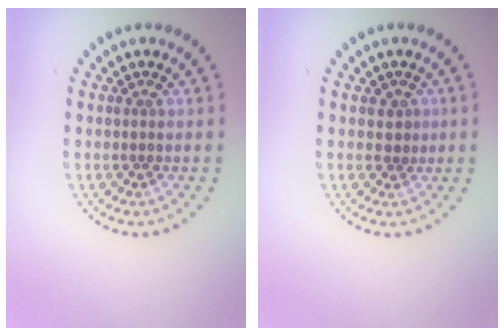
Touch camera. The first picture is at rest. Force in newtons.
{"total": 1.2, "press": 1.1, "slide": 0.5}